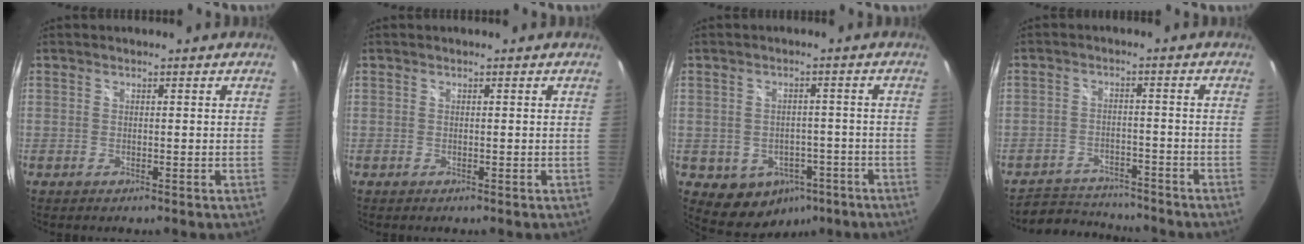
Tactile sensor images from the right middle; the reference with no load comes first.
{"total": 0.0}
{"total": 8.5, "force": [-4.1, 6.8, 3.0], "torque": [-0.066, 0.009, -0.030]}
{"total": 8.2, "force": [-7.7, 2.5, 0.9], "torque": [-0.036, 0.017, -0.117]}